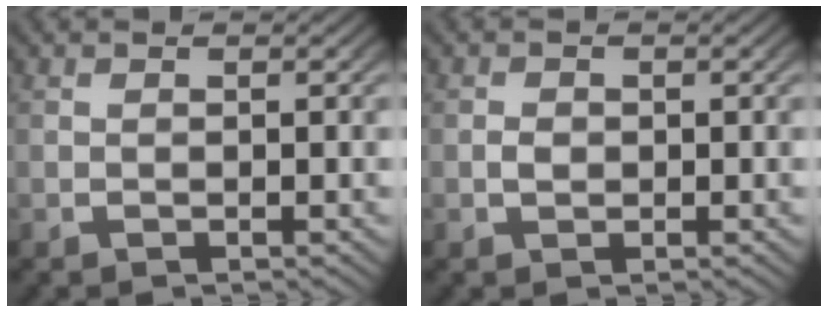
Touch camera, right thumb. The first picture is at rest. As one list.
[{"total": 1.1, "force": [-0.1, 0.9, 0.6], "torque": [-0.012, -0.004, 0.000]}]